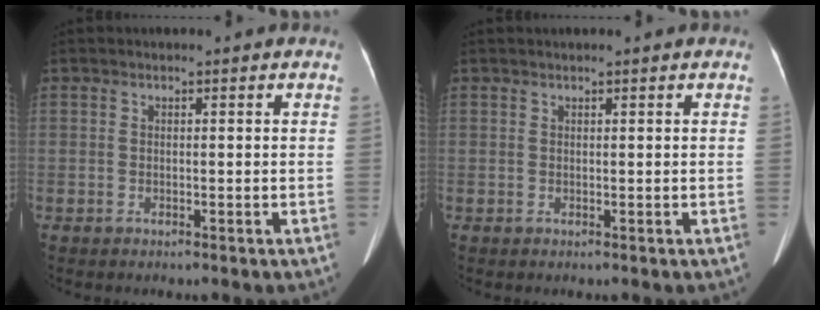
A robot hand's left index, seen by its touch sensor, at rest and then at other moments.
{"total": 0.6, "force": [0.5, -0.1, 0.3], "torque": [-0.008, 0.009, 0.015]}